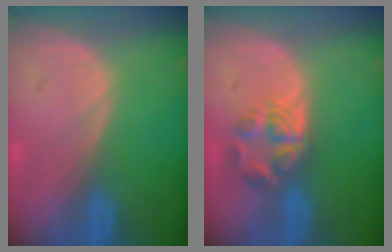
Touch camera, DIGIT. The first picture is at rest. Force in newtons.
{"total": 5.7, "press": 4.7, "slide": 3.2}